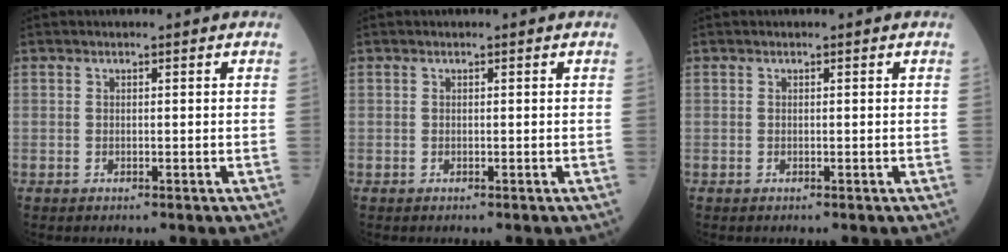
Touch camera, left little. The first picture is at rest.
{"total": 0.0}
{"total": 0.0}